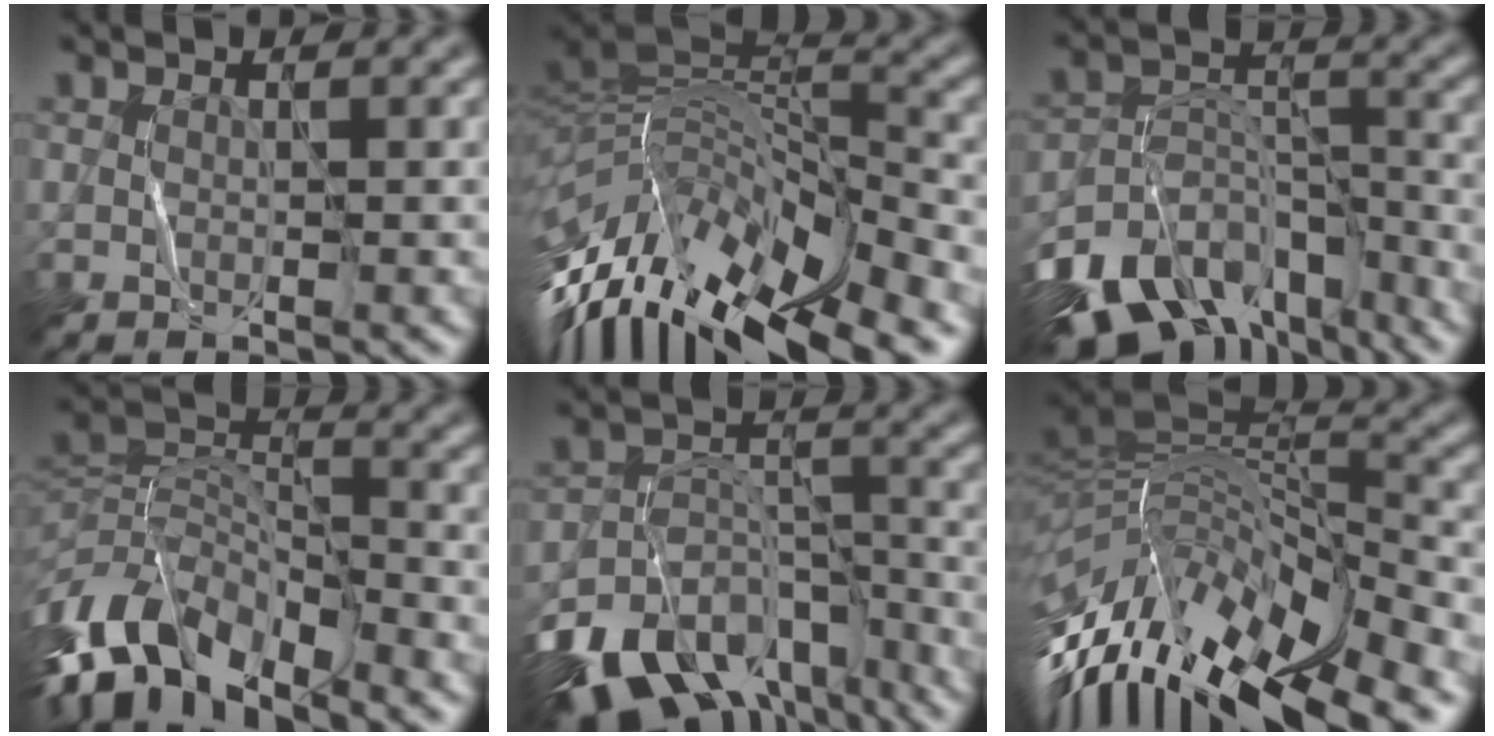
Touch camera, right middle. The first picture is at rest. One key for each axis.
{"total": 13.4, "fx": -6.2, "fy": 5.0, "fz": 10.9, "tx": -0.216, "ty": 0.016, "tz": -0.098}
{"total": 11.9, "fx": -9.5, "fy": 5.5, "fz": 4.7, "tx": -0.098, "ty": 0.005, "tz": -0.154}
{"total": 10.3, "fx": -7.3, "fy": 4.1, "fz": 6.0, "tx": -0.116, "ty": -0.006, "tz": -0.142}
{"total": 13.4, "fx": -10.7, "fy": 6.5, "fz": 5.0, "tx": -0.105, "ty": -0.003, "tz": -0.155}
{"total": 14.0, "fx": -5.2, "fy": 5.0, "fz": 12.0, "tx": -0.231, "ty": 0.019, "tz": -0.074}